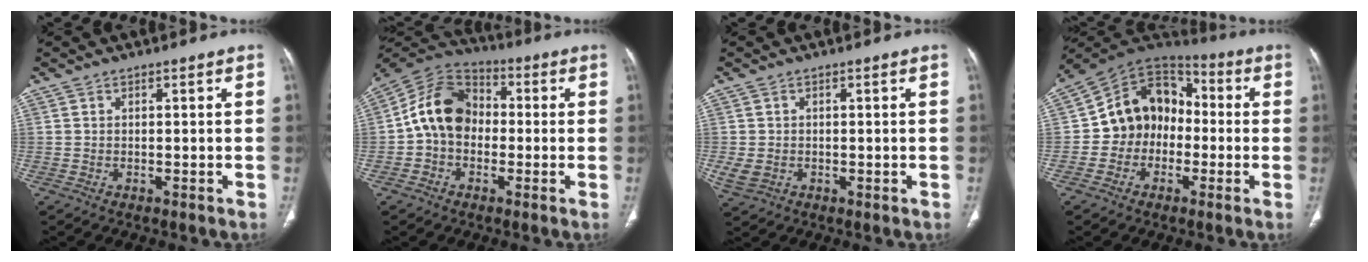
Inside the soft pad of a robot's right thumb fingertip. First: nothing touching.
{"total": 12.4, "force": [-0.7, 9.5, 8.0], "torque": [-0.128, 0.036, -0.029]}
{"total": 3.3, "force": [-0.4, 2.6, 1.9], "torque": [-0.044, 0.001, 0.000]}
{"total": 14.0, "force": [-1.5, 11.5, 7.9], "torque": [-0.090, 0.045, -0.040]}